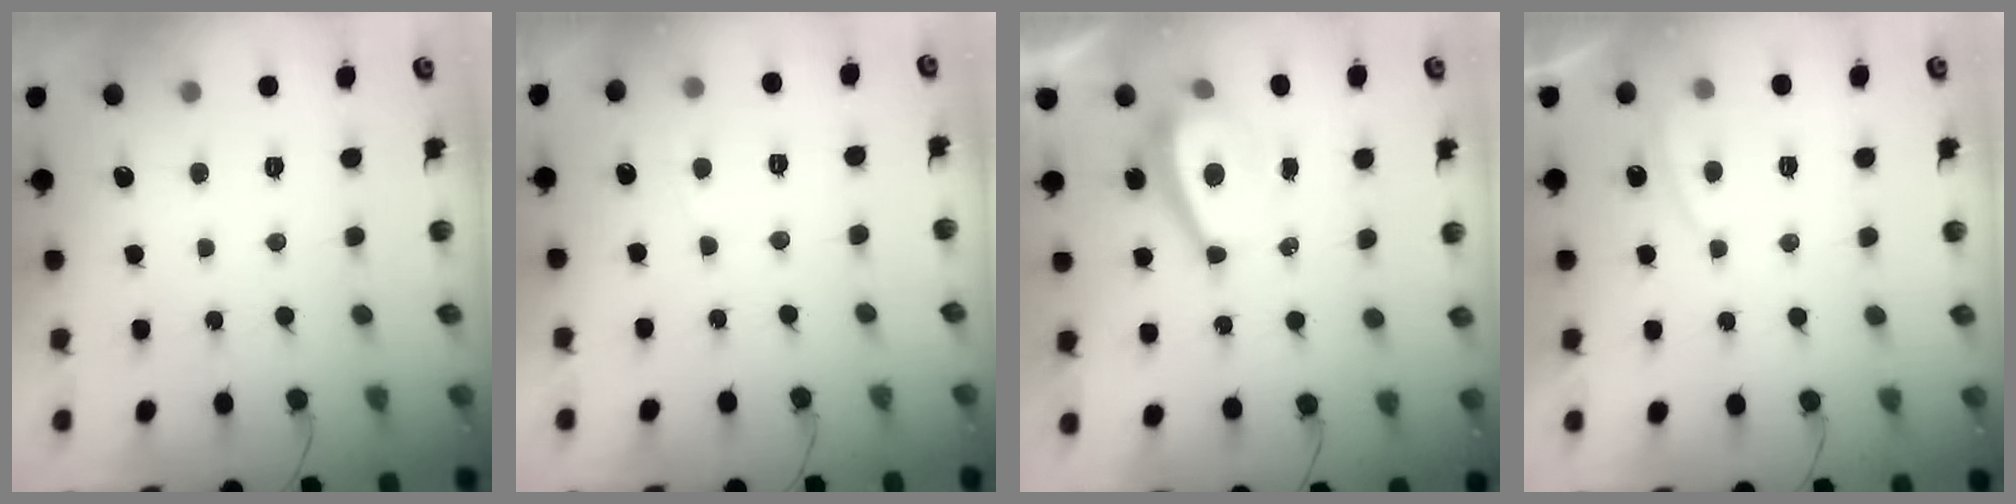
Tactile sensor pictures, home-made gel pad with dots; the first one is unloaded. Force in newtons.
{"total": 3.3, "press": 3.3, "slide": 0.3}
{"total": 5.2, "press": 5.1, "slide": 0.7}
{"total": 2.7, "press": 2.6, "slide": 0.8}